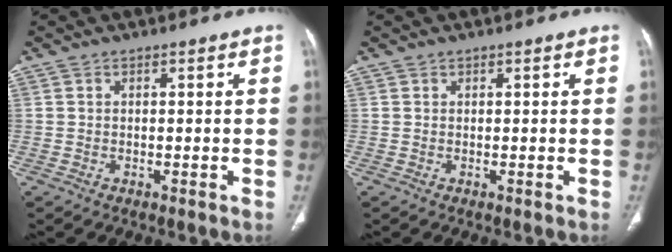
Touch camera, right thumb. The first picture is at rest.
{"total": 0.0}